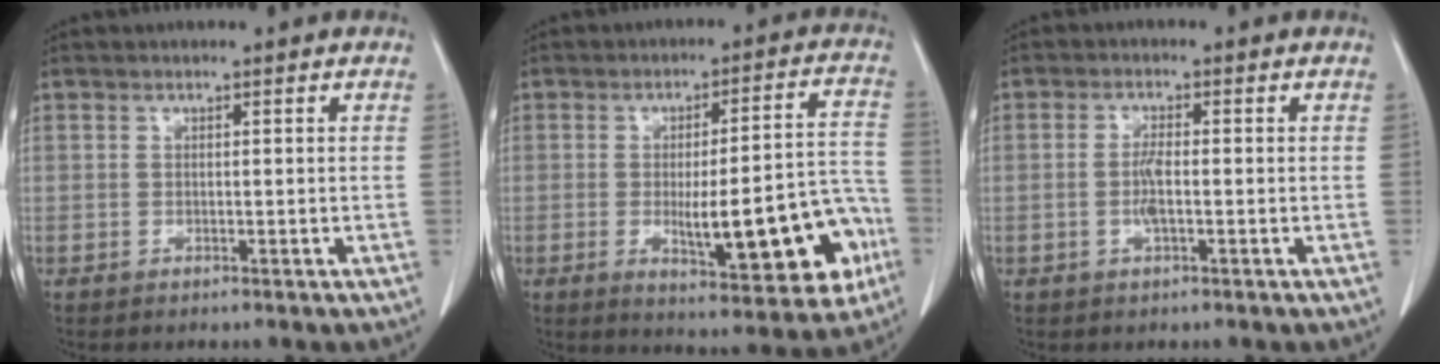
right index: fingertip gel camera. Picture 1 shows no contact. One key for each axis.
{"total": 17.1, "fx": -4.9, "fy": 4.0, "fz": 15.9, "tx": -0.181, "ty": 0.021, "tz": -0.051}
{"total": 2.9, "fx": -0.6, "fy": 0.6, "fz": 2.8, "tx": -0.063, "ty": -0.002, "tz": -0.011}